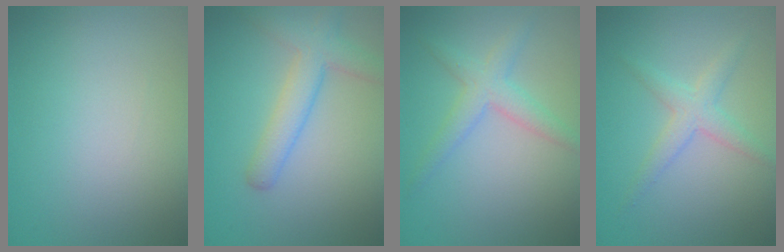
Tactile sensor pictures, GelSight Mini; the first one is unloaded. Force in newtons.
{"total": 3.8, "press": 3.8, "slide": 0.2}
{"total": 2.9, "press": 2.9, "slide": 0.1}
{"total": 2.5, "press": 2.5, "slide": 0.1}